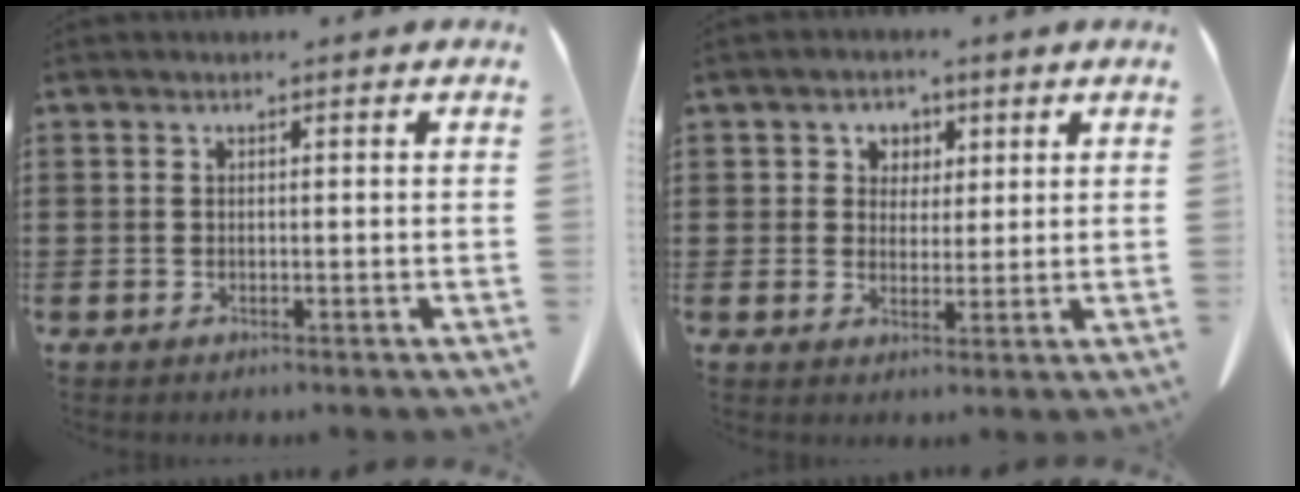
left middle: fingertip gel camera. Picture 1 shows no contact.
{"total": 3.3, "force": [1.6, 2.8, 0.4], "torque": [-0.018, 0.009, 0.025]}